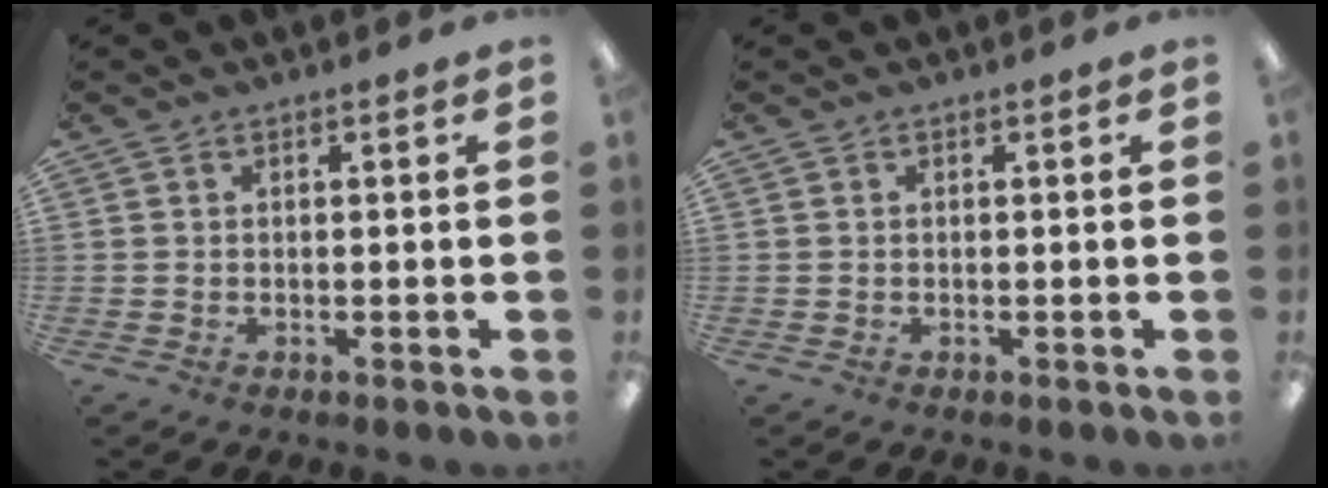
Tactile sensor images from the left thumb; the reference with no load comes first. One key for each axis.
{"total": 0.0}